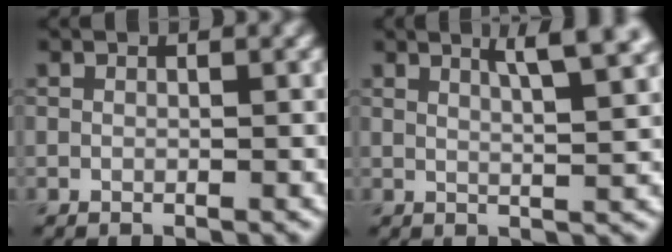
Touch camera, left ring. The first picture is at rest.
{"total": 5.0, "force": [3.0, 1.2, 3.8], "torque": [-0.037, 0.019, 0.030]}